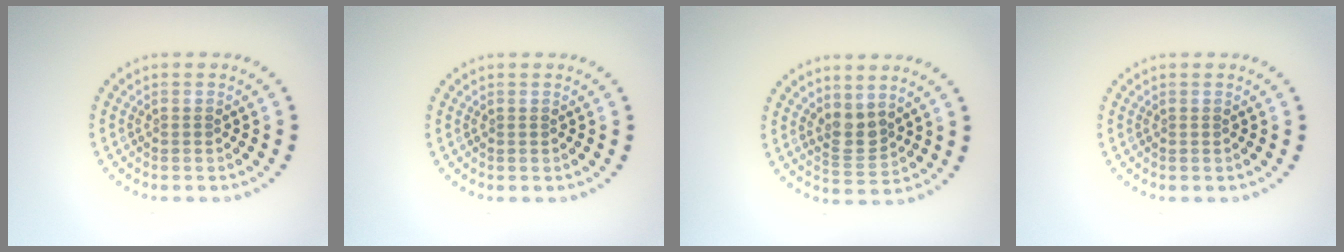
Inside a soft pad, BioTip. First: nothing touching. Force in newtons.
{"total": 0.0}
{"total": 2.2, "press": 1.8, "slide": 1.3}
{"total": 0.0}